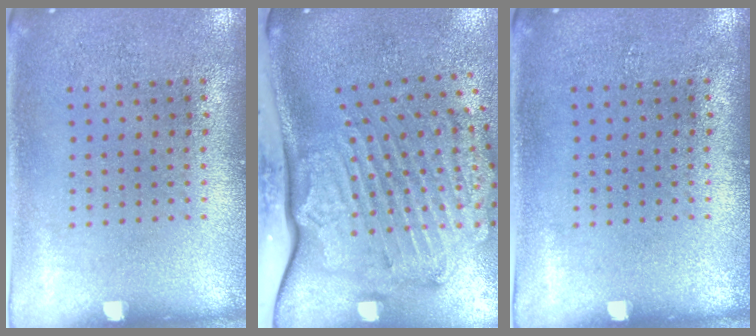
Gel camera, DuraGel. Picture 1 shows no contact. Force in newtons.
{"total": 3.3, "press": 2.5, "slide": 2.2}
{"total": 0.0}